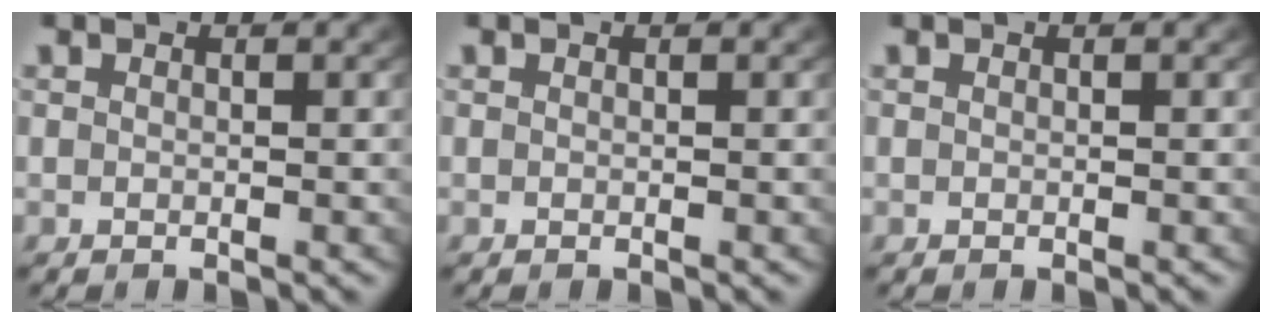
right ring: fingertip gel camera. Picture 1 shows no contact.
{"total": 0.0}
{"total": 0.0}